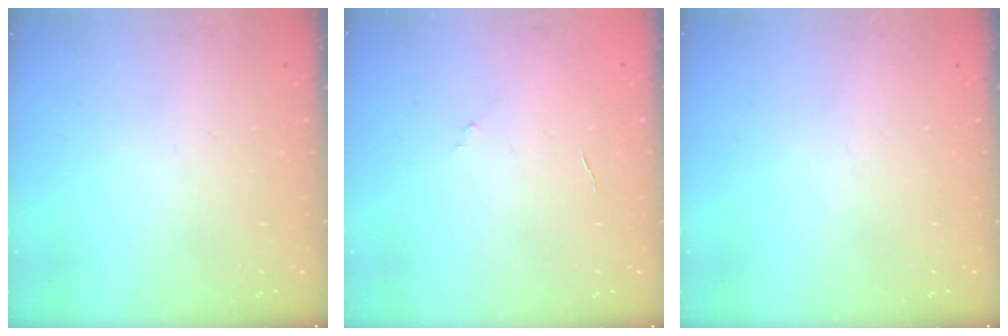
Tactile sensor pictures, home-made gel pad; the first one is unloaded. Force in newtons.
{"total": 3.6, "press": 3.6, "slide": 0.2}
{"total": 0.0}